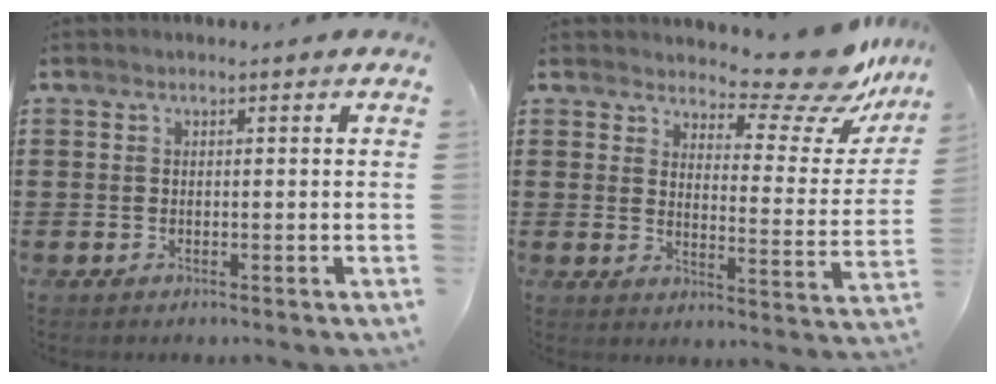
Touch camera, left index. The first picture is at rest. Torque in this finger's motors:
{"motor_torque": [1.06, -1.08, 0.28, 0.04]}